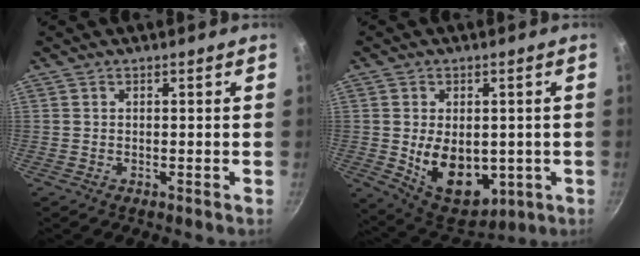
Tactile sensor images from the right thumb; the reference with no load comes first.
{"total": 14.0, "force": [-1.4, 9.3, 10.4], "torque": [-0.127, -0.019, 0.003]}